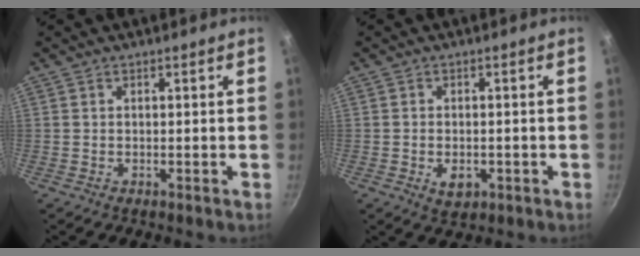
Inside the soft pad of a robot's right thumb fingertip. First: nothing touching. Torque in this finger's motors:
{"motor_torque": [-0.25, 0.05, -0.05, 0.25, 0.01]}